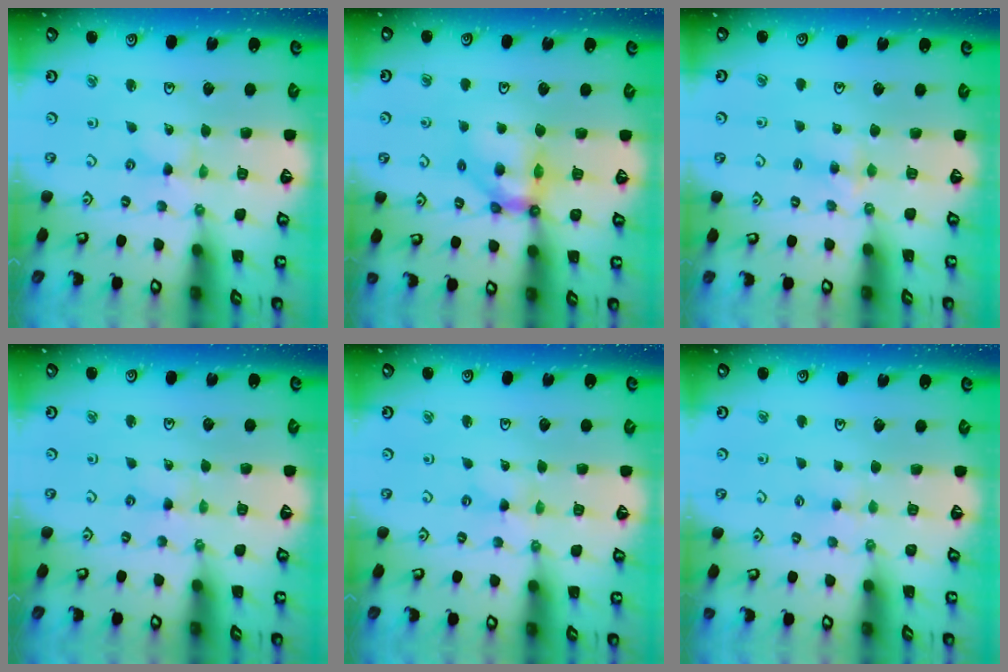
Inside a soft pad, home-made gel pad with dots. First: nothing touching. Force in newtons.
{"total": 9.7, "press": 9.5, "slide": 1.9}
{"total": 3.3, "press": 3.3, "slide": 0.5}
{"total": 0.6, "press": 0.6, "slide": 0.1}
{"total": 0.0}
{"total": 2.1, "press": 2.0, "slide": 0.4}